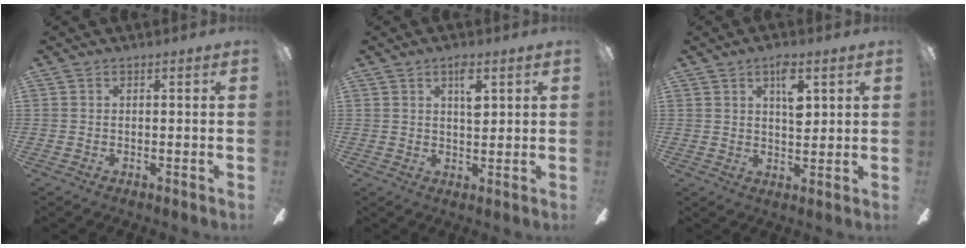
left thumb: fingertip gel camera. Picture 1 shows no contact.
{"total": 5.2, "force": [2.4, 2.3, 4.0], "torque": [-0.053, -0.006, 0.033]}
{"total": 7.1, "force": [3.1, 3.4, 5.4], "torque": [-0.064, -0.012, 0.045]}